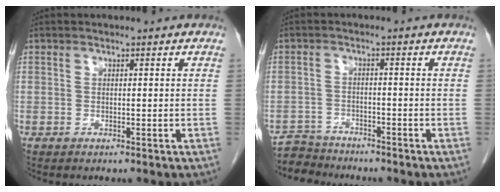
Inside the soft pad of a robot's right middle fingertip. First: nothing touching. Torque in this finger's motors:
{"motor_torque": [0.24, -0.16, 0.02, -0.03]}